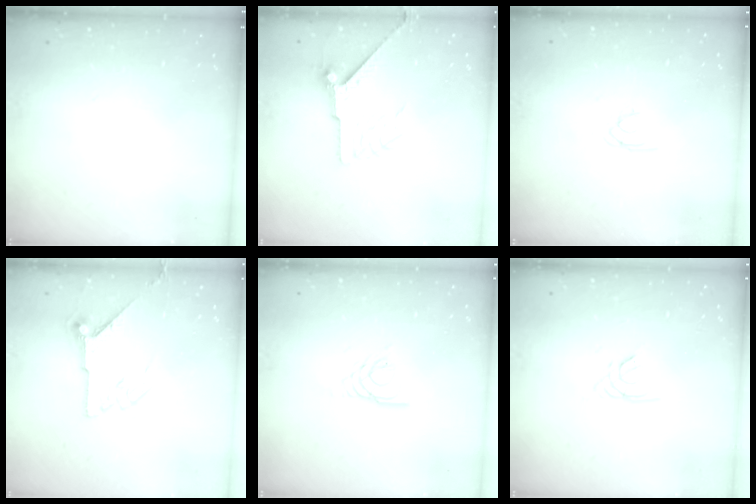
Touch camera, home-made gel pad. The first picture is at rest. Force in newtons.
{"total": 8.4, "press": 8.3, "slide": 0.2}
{"total": 1.4, "press": 1.4, "slide": 0.2}
{"total": 7.9, "press": 7.9, "slide": 0.2}
{"total": 2.6, "press": 2.5, "slide": 0.4}
{"total": 2.1, "press": 2.1, "slide": 0.4}